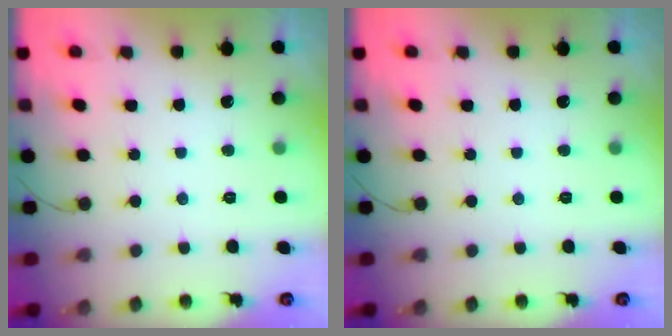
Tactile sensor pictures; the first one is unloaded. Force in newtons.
{"total": 0.0}